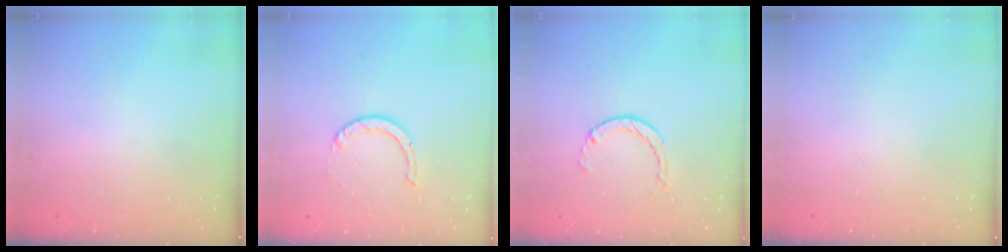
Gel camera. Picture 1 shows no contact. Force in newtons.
{"total": 2.0, "press": 2.0, "slide": 0.2}
{"total": 2.9, "press": 2.8, "slide": 0.4}
{"total": 0.0}